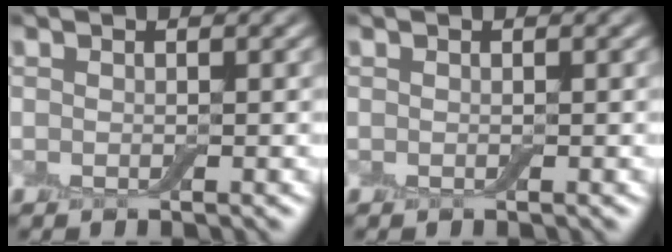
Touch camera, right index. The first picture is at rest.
{"total": 0.0}